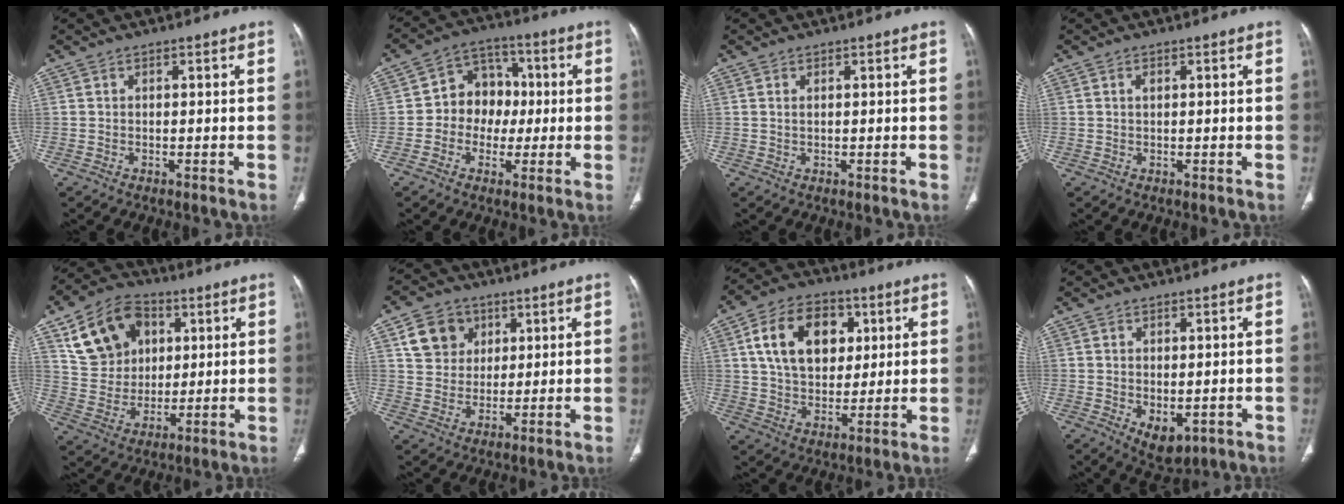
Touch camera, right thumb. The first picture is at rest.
{"total": 9.8, "force": [-0.3, 8.2, 5.3], "torque": [-0.036, 0.028, -0.017]}
{"total": 0.6, "force": [0.3, 0.3, 0.4], "torque": [-0.013, 0.003, 0.006]}
{"total": 1.0, "force": [0.4, 0.6, 0.7], "torque": [-0.011, 0.001, 0.007]}
{"total": 15.8, "force": [6.1, 11.9, 8.4], "torque": [-0.117, -0.003, 0.112]}
{"total": 8.9, "force": [3.8, 7.5, 3.2], "torque": [-0.025, -0.007, 0.069]}
{"total": 15.9, "force": [4.9, 11.0, 10.4], "torque": [-0.144, -0.004, 0.084]}
{"total": 5.3, "force": [-1.1, 3.2, 4.1], "torque": [-0.051, -0.005, 0.001]}